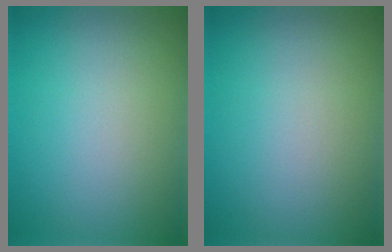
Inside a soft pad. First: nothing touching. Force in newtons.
{"total": 0.0}